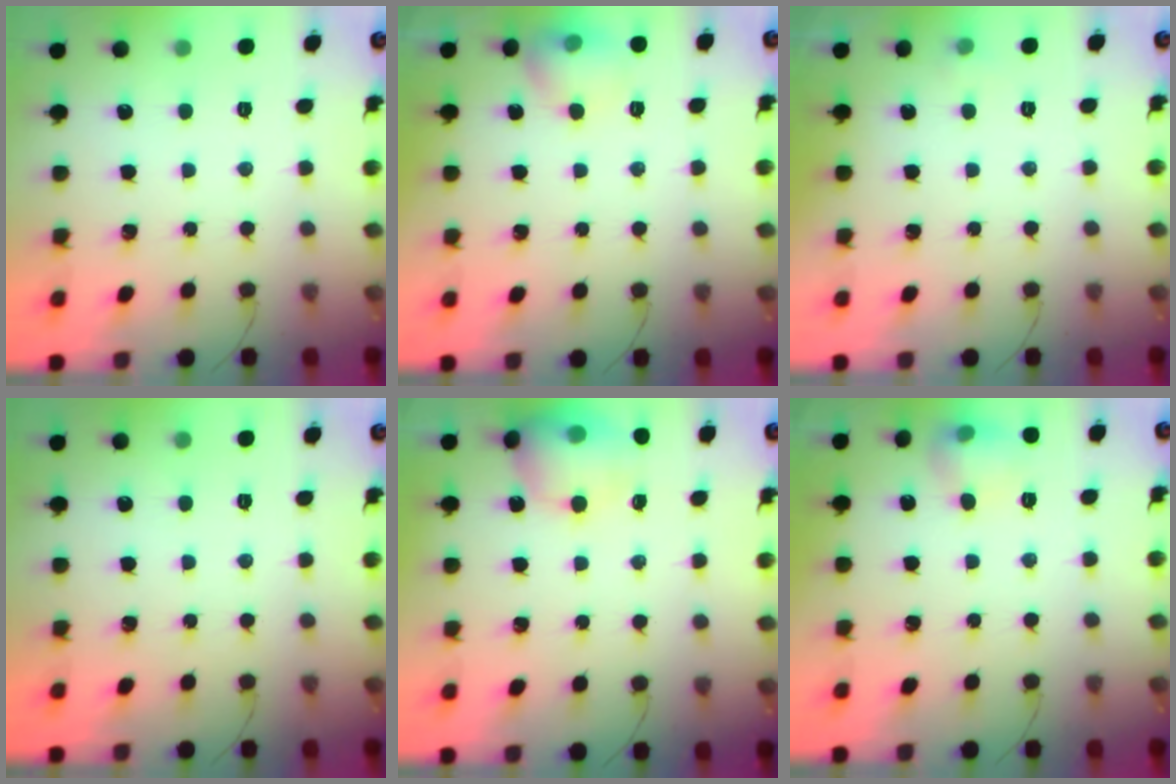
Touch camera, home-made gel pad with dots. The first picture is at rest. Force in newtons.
{"total": 8.4, "press": 8.2, "slide": 1.8}
{"total": 3.2, "press": 2.9, "slide": 1.4}
{"total": 0.0}
{"total": 13.3, "press": 13.1, "slide": 2.2}
{"total": 8.3, "press": 8.3, "slide": 0.8}